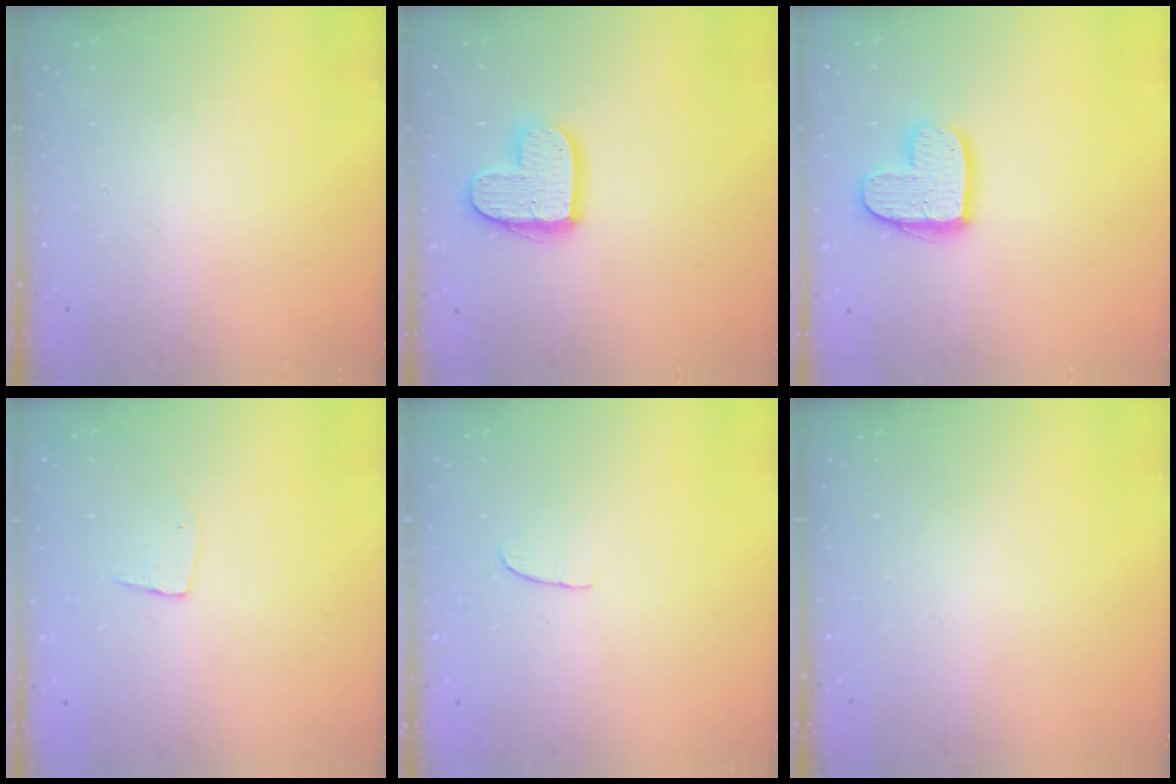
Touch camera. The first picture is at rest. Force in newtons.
{"total": 12.9, "press": 12.9, "slide": 0.9}
{"total": 12.9, "press": 12.9, "slide": 0.9}
{"total": 5.3, "press": 5.3, "slide": 0.3}
{"total": 4.7, "press": 4.7, "slide": 0.3}
{"total": 0.0}